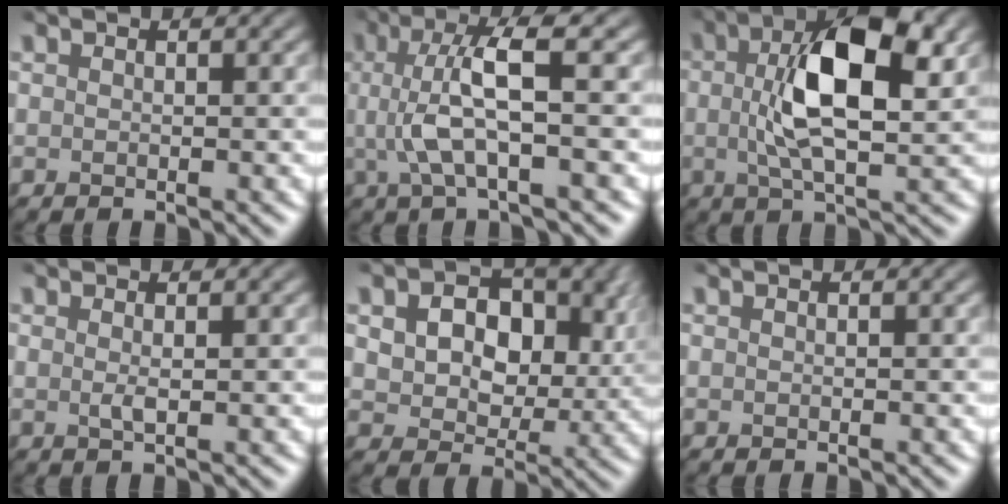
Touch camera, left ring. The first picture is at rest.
{"total": 5.8, "force": [0.3, 1.2, 5.7], "torque": [-0.113, 0.007, 0.003]}
{"total": 8.9, "force": [1.3, 3.5, 8.1], "torque": [-0.142, 0.008, 0.016]}
{"total": 0.9, "force": [0.2, 0.2, 0.9], "torque": [-0.019, -0.002, 0.003]}
{"total": 10.1, "force": [2.8, 7.0, 6.8], "torque": [-0.102, 0.000, 0.044]}
{"total": 0.0}